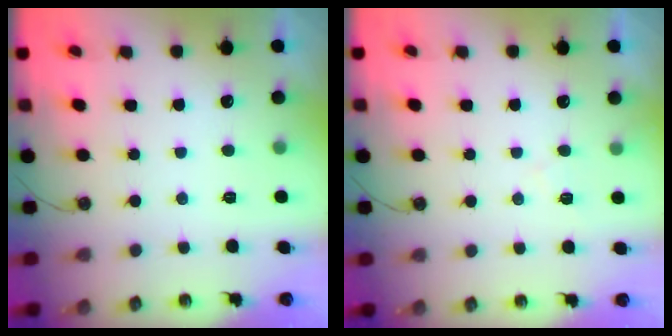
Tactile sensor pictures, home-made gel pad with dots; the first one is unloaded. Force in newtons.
{"total": 4.1, "press": 4.0, "slide": 0.6}